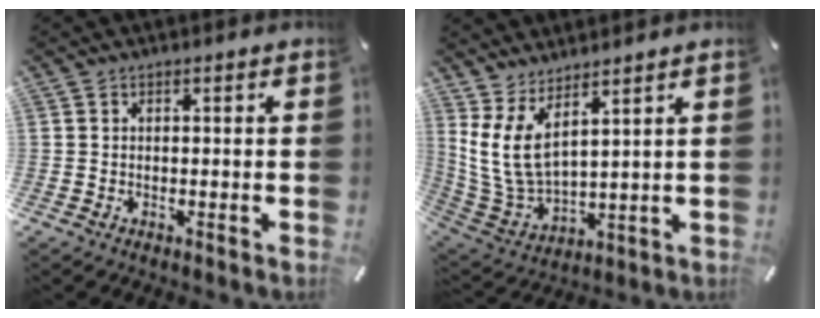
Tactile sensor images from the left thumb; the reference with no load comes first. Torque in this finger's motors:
{"motor_torque": [0.69, -0.18, 1.48, -1.04, 0.21]}